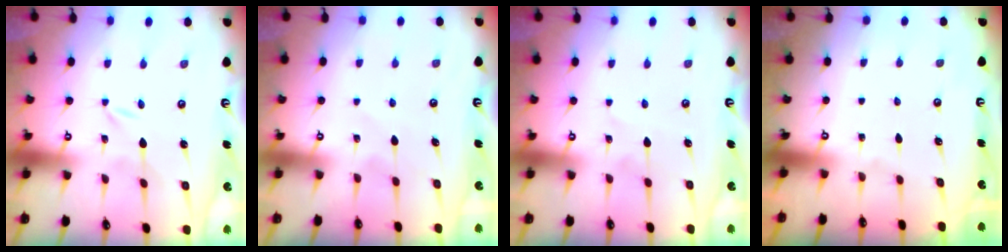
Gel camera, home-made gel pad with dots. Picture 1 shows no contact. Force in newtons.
{"total": 4.2, "press": 4.1, "slide": 0.6}
{"total": 3.7, "press": 3.7, "slide": 0.4}
{"total": 0.0}